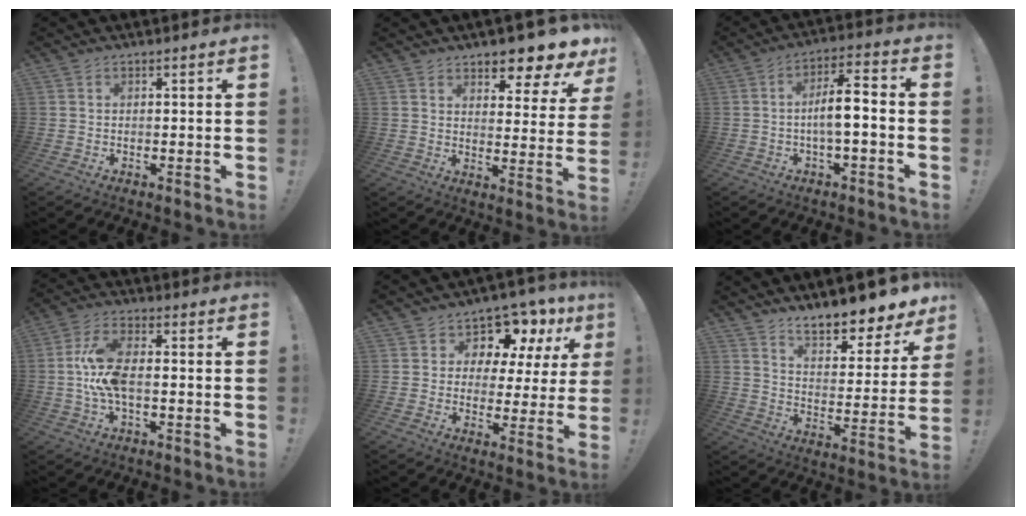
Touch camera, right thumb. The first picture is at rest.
{"total": 7.6, "force": [6.9, 1.8, 2.7], "torque": [-0.032, -0.075, 0.119]}
{"total": 9.5, "force": [-1.5, 2.5, 9.0], "torque": [-0.152, 0.010, -0.033]}
{"total": 10.5, "force": [-1.2, 4.7, 9.4], "torque": [-0.189, 0.007, -0.018]}
{"total": 8.7, "force": [5.9, 5.4, 3.5], "torque": [-0.054, -0.057, 0.107]}
{"total": 10.5, "force": [9.3, 2.6, 4.1], "torque": [-0.057, -0.086, 0.160]}